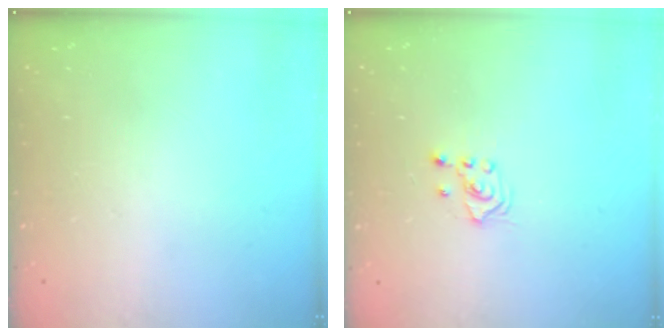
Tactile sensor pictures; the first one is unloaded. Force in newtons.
{"total": 1.8, "press": 1.8, "slide": 0.2}